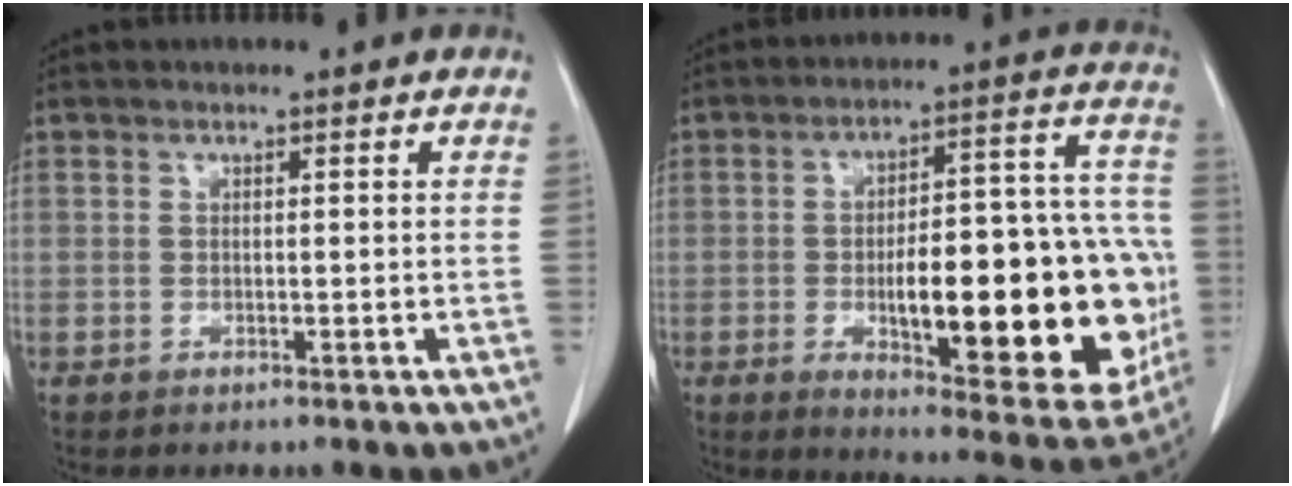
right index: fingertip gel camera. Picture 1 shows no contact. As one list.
[{"total": 27.2, "force": [-5.0, 7.8, 25.5], "torque": [-0.288, 0.020, -0.049]}]